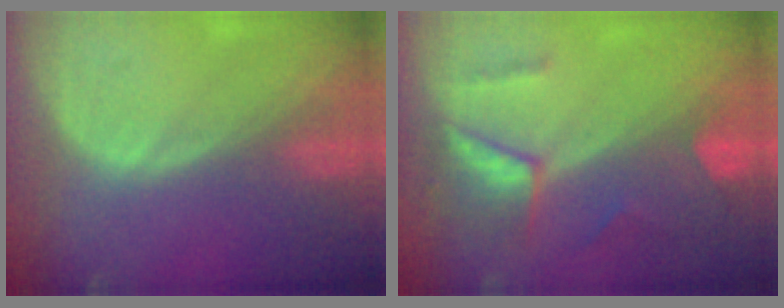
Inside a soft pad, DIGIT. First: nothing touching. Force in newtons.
{"total": 7.4, "press": 6.5, "slide": 3.4}